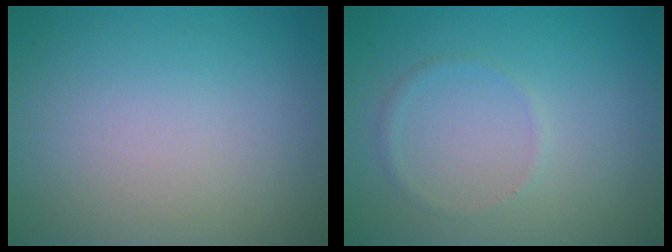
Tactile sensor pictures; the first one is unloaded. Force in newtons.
{"total": 0.8, "press": 0.8, "slide": 0.2}